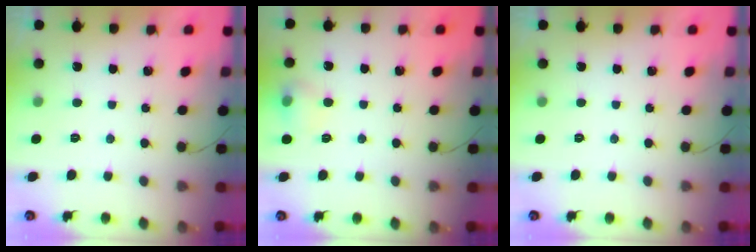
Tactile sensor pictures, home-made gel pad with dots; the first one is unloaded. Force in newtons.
{"total": 7.1, "press": 7.1, "slide": 0.9}
{"total": 0.0}